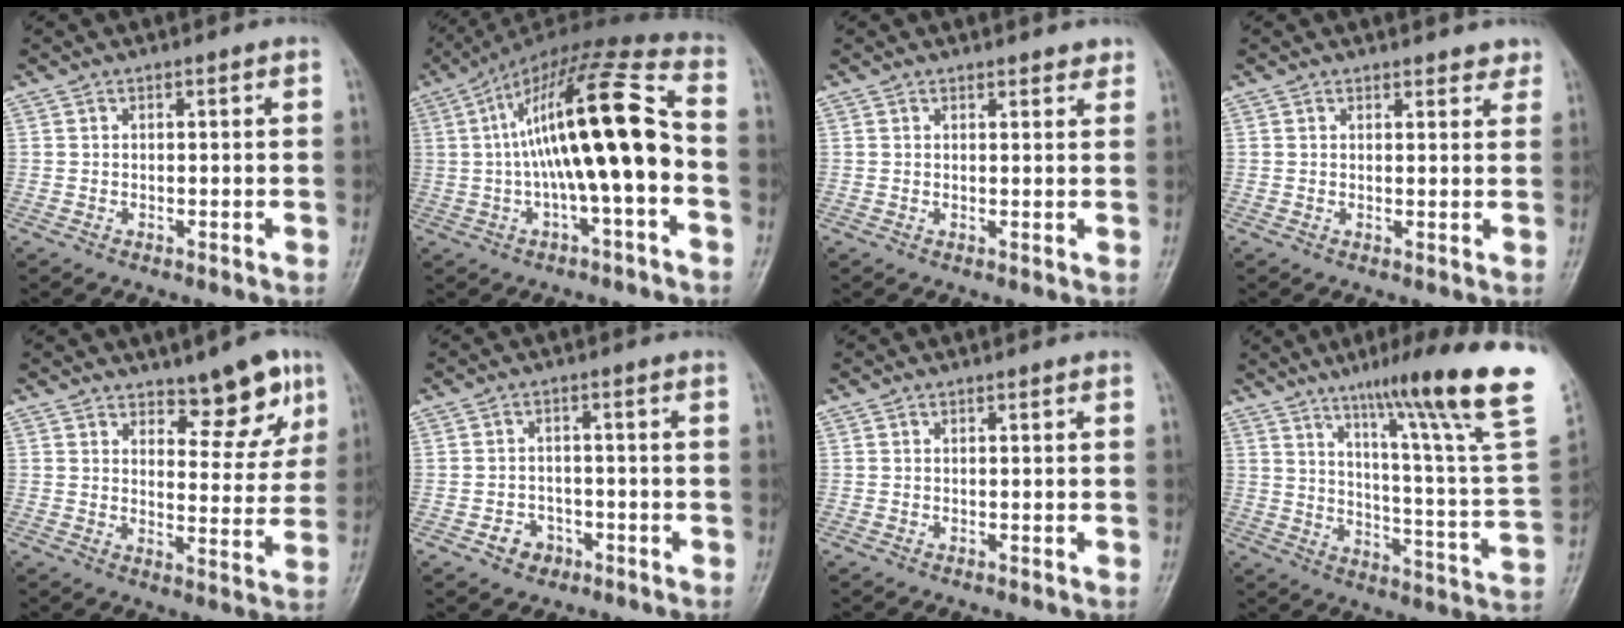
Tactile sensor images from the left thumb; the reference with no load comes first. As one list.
[{"total": 19.6, "force": [-0.8, 4.8, 19.0], "torque": [-0.335, 0.053, -0.015]}, {"total": 1.5, "force": [1.3, 0.5, 0.4], "torque": [0.001, -0.007, 0.015]}, {"total": 2.5, "force": [2.2, 1.1, 0.6], "torque": [0.012, -0.011, 0.020]}, {"total": 9.0, "force": [6.0, 3.8, 5.6], "torque": [-0.040, -0.041, 0.086]}, {"total": 4.0, "force": [-2.1, 3.2, 1.2], "torque": [0.001, 0.019, -0.029]}, {"total": 0.0}, {"total": 25.6, "force": [15.4, 1.5, 20.4], "torque": [-0.284, -0.064, 0.224]}]